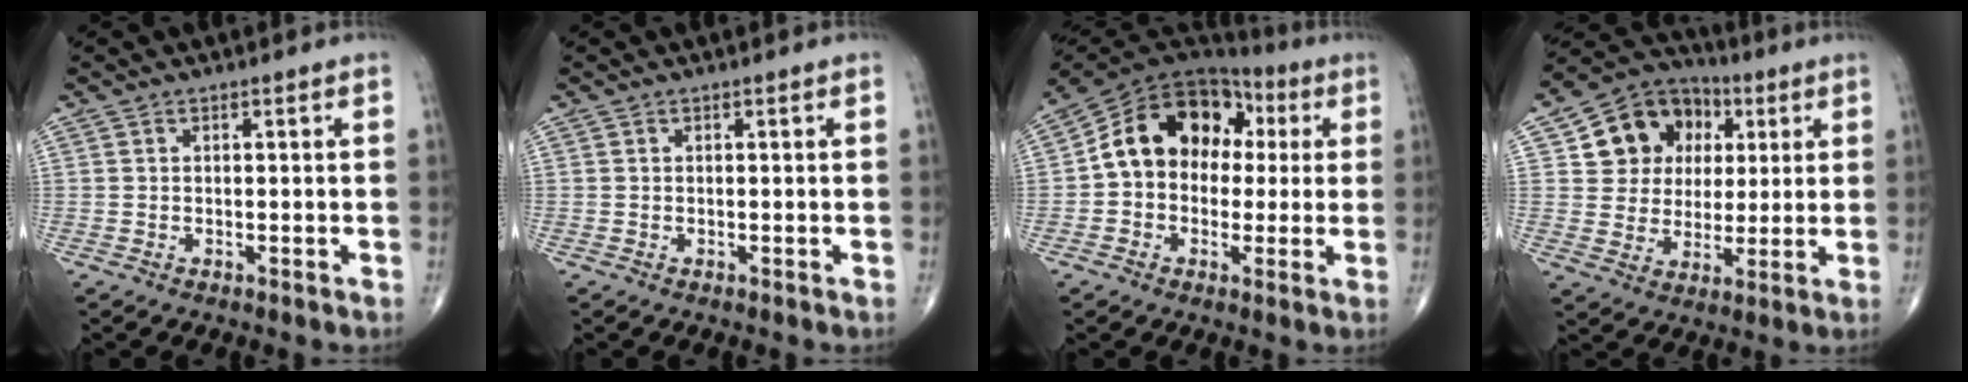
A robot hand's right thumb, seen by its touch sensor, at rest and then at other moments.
{"total": 0.0}
{"total": 16.0, "force": [1.8, 12.3, 10.1], "torque": [-0.134, 0.047, 0.021]}
{"total": 14.3, "force": [4.1, 12.3, 6.0], "torque": [-0.053, 0.006, 0.069]}